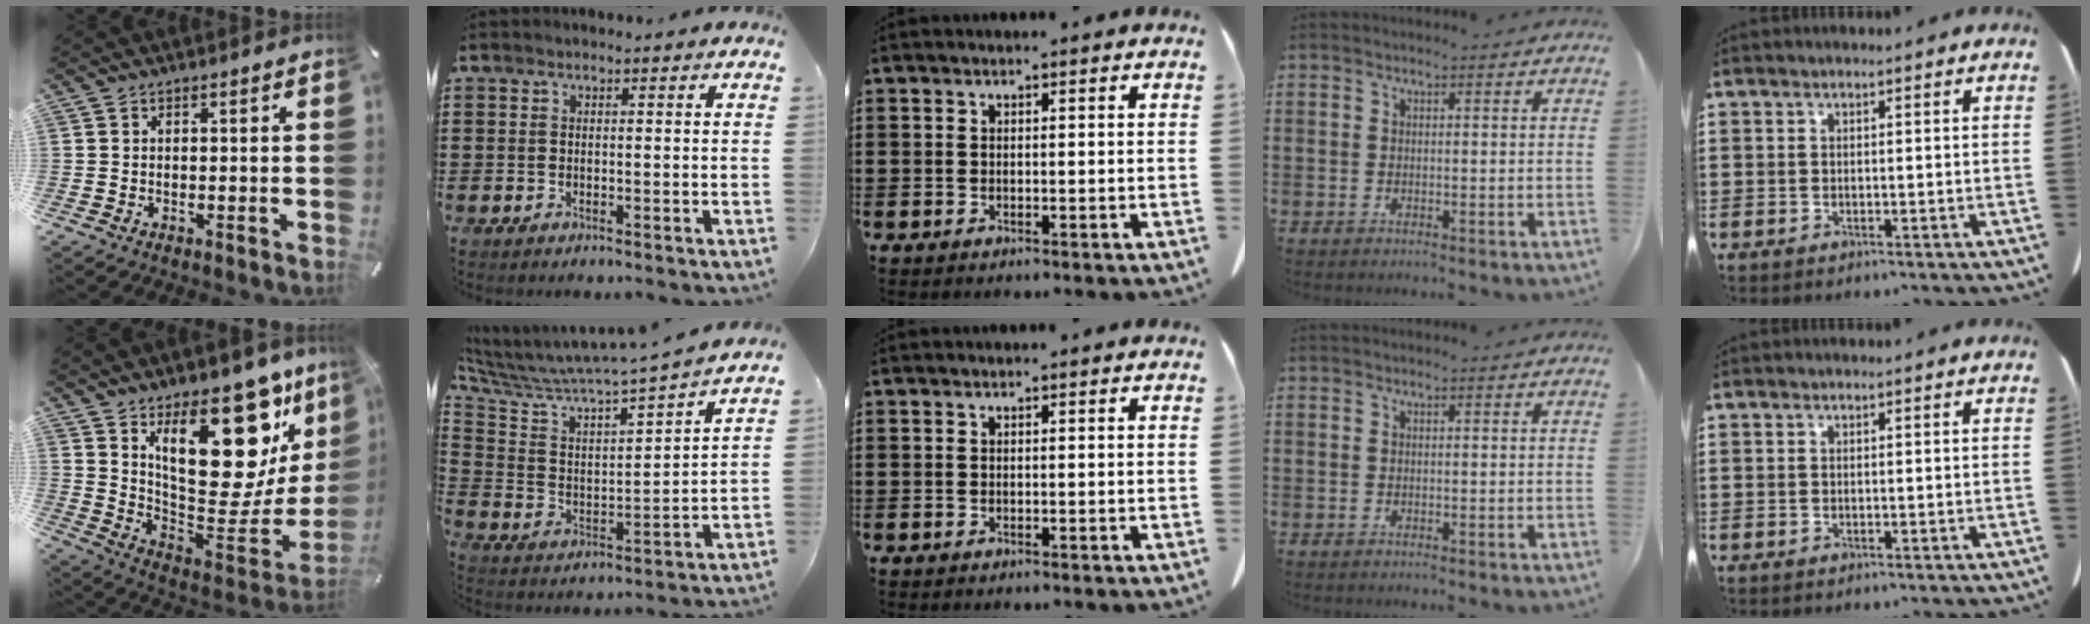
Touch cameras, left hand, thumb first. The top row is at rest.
{"thumb": {"total": 27.9, "force": [14.1, 13.6, 19.9], "torque": [-0.259, -0.106, 0.249]}, "index": {"total": 6.0, "force": [5.8, 0.0, 1.4], "torque": [-0.064, -0.061, 0.088]}}